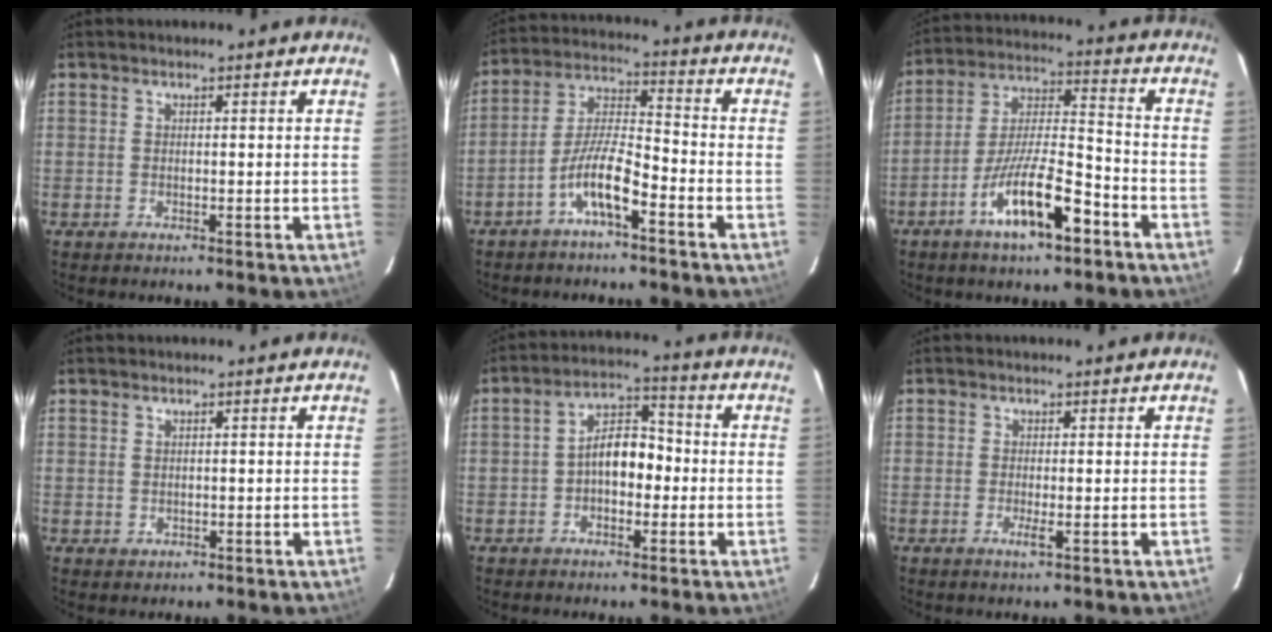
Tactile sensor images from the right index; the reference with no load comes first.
{"total": 8.0, "force": [-4.8, 1.5, 6.2], "torque": [-0.131, 0.013, -0.092]}
{"total": 13.5, "force": [-7.6, 3.2, 10.7], "torque": [-0.205, 0.000, -0.133]}
{"total": 1.3, "force": [0.2, 1.3, 0.1], "torque": [0.006, 0.002, 0.003]}
{"total": 7.4, "force": [-1.2, 4.4, 5.8], "torque": [-0.099, 0.027, -0.019]}
{"total": 1.4, "force": [-0.5, 0.0, 1.3], "torque": [-0.027, -0.005, -0.010]}